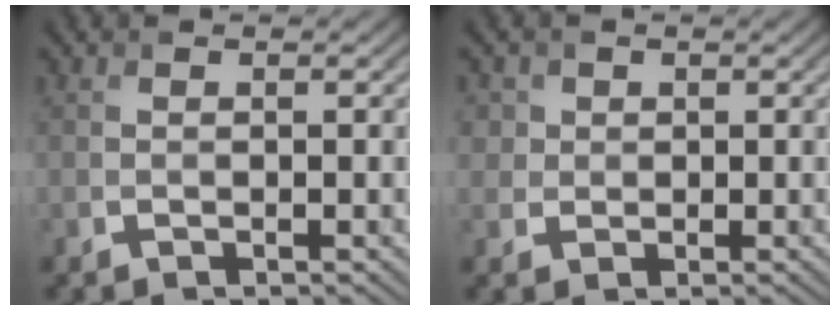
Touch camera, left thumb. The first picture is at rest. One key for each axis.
{"total": 2.9, "fx": 1.1, "fy": 2.6, "fz": 0.7, "tx": -0.030, "ty": -0.004, "tz": 0.030}